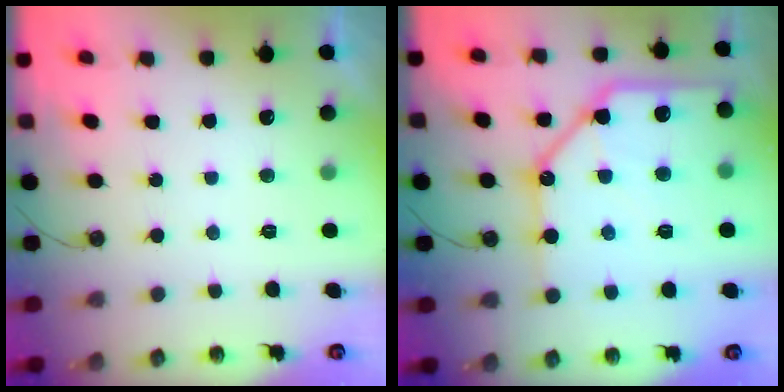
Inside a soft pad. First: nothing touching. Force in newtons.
{"total": 20.6, "press": 20.4, "slide": 2.5}